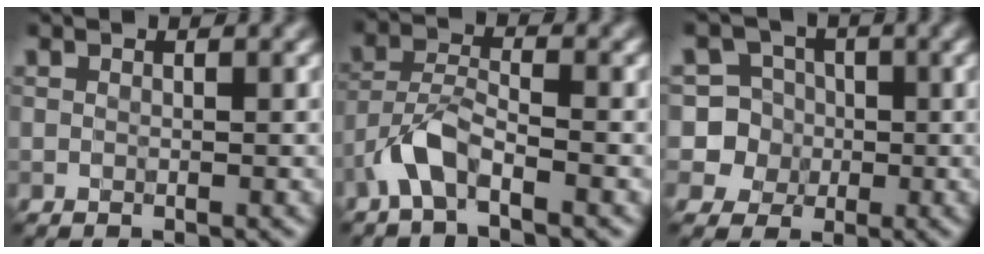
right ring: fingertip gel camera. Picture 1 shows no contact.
{"total": 3.8, "force": [-2.4, 1.1, 2.7], "torque": [-0.055, 0.009, -0.054]}
{"total": 5.8, "force": [-0.5, 5.7, 0.8], "torque": [0.004, 0.019, -0.014]}